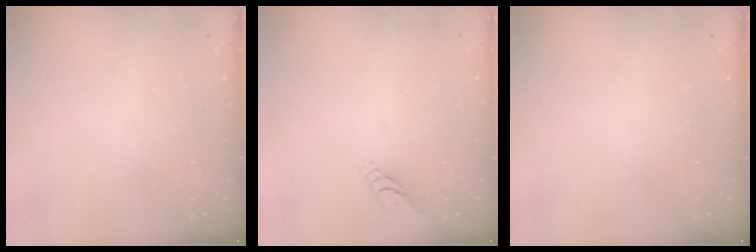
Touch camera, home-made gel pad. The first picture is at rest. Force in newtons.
{"total": 4.9, "press": 4.9, "slide": 0.3}
{"total": 0.0}